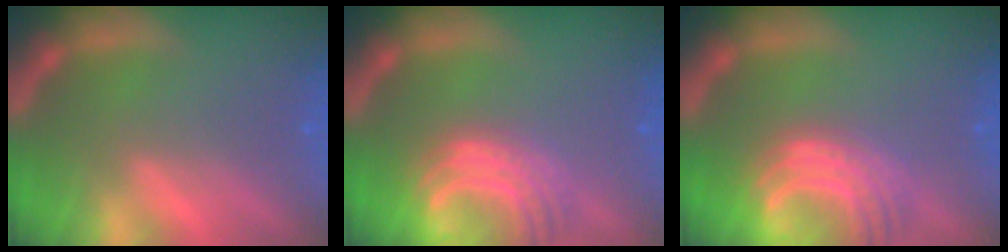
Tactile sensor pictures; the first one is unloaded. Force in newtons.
{"total": 6.5}
{"total": 7.0}